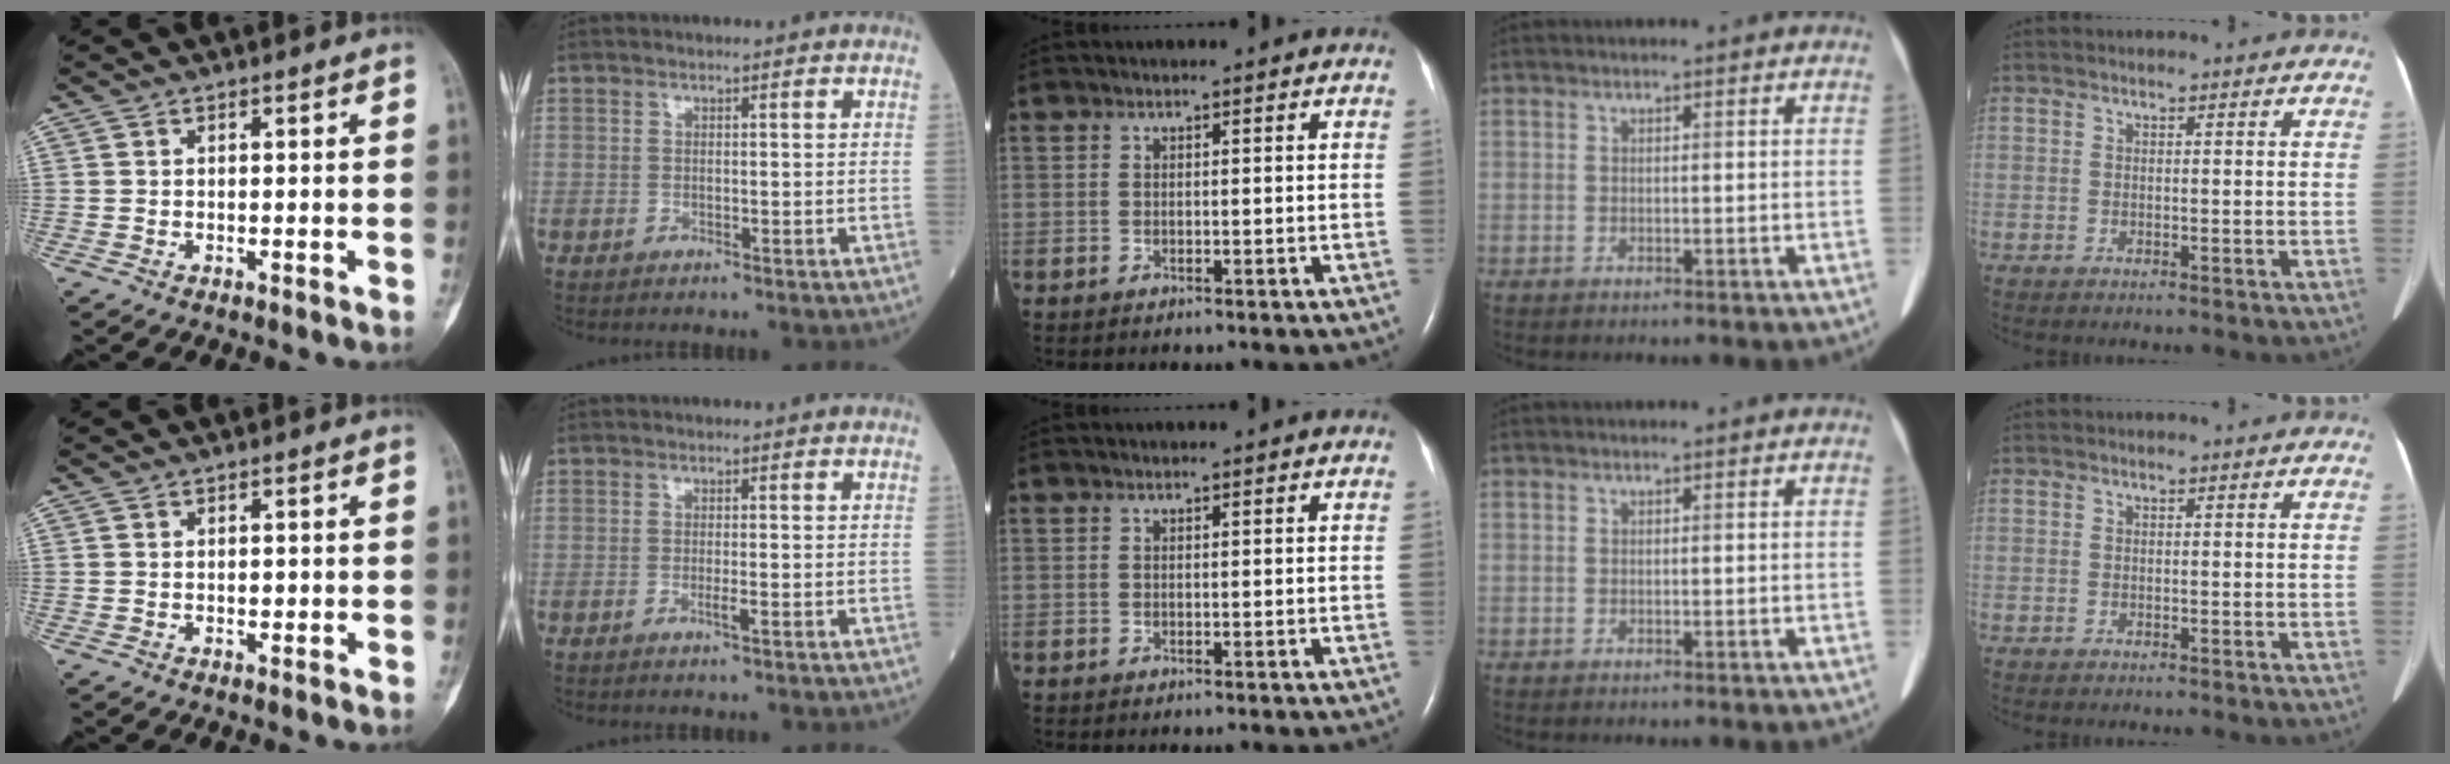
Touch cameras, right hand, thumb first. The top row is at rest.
{"thumb": {"total": 0.8, "force": [0.0, 0.5, 0.5], "torque": [-0.004, 0.000, 0.001]}, "index": {"total": 1.4, "force": [-0.5, 0.0, 1.3], "torque": [-0.024, -0.003, -0.010]}}